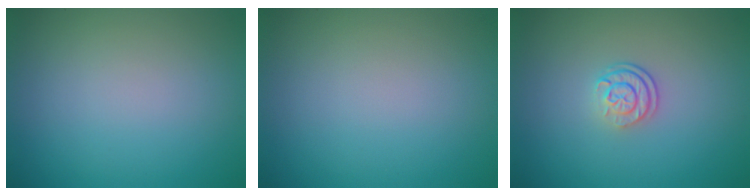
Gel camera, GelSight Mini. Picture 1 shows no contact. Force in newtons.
{"total": 0.0}
{"total": 2.4, "press": 1.7, "slide": 1.7}